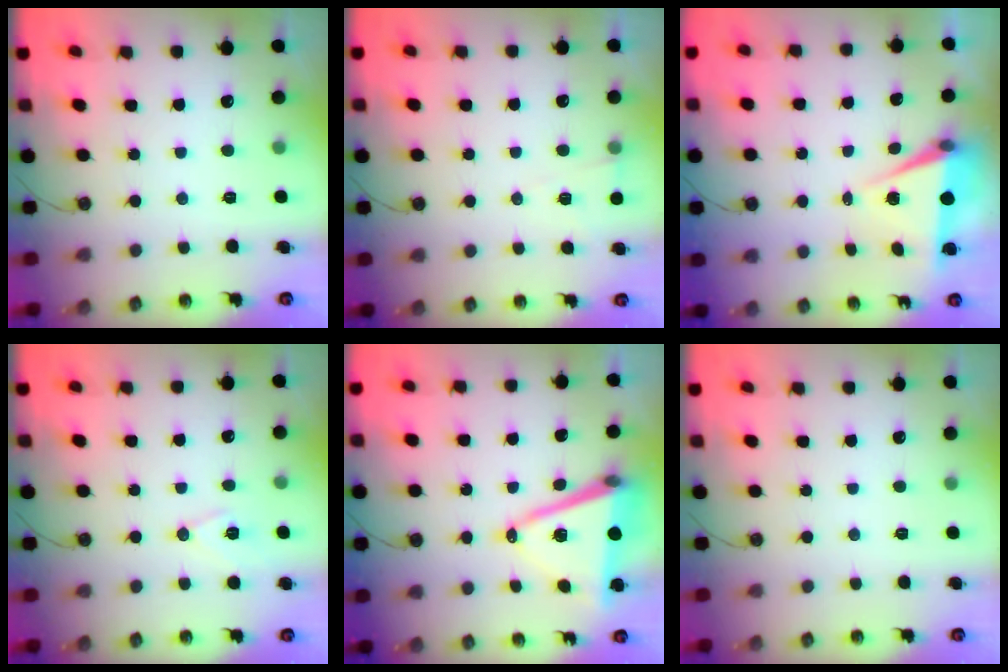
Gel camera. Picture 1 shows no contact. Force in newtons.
{"total": 4.9, "press": 3.8, "slide": 3.2}
{"total": 6.7, "press": 5.0, "slide": 4.4}
{"total": 7.4, "press": 6.5, "slide": 3.6}
{"total": 13.0, "press": 12.4, "slide": 4.1}
{"total": 0.0}